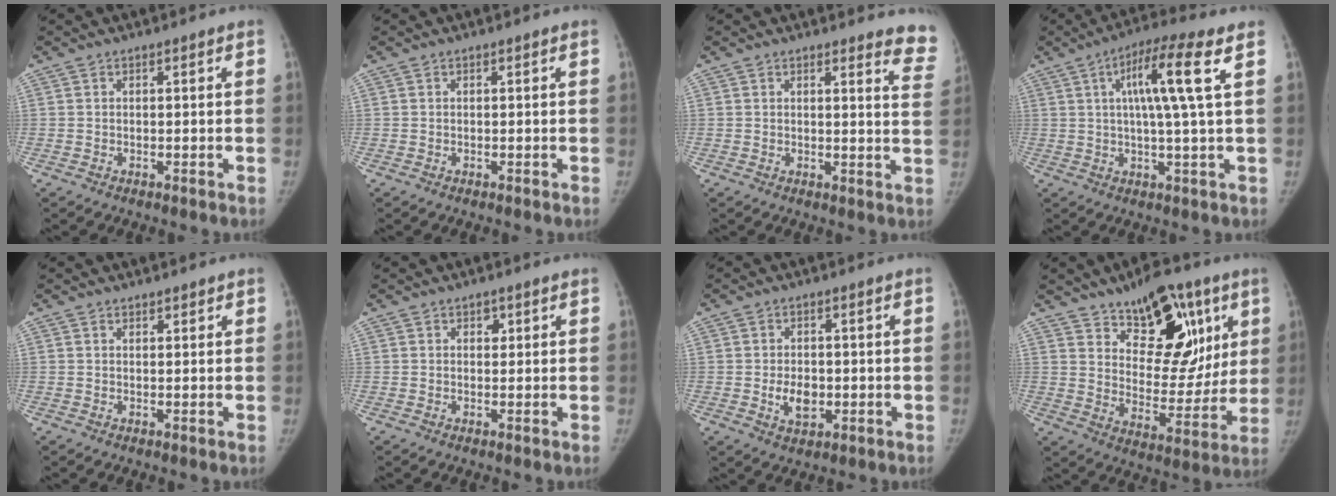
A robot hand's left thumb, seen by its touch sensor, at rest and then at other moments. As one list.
[{"total": 0.0}, {"total": 8.5, "force": [8.1, 1.6, 2.2], "torque": [0.016, -0.068, 0.057]}, {"total": 10.9, "force": [3.5, 0.2, 10.3], "torque": [-0.187, 0.002, 0.049]}, {"total": 1.1, "force": [0.9, 0.5, 0.3], "torque": [0.004, -0.006, 0.012]}, {"total": 1.5, "force": [0.8, 1.1, 0.7], "torque": [0.001, -0.002, 0.010]}, {"total": 5.1, "force": [-0.7, 3.5, 3.6], "torque": [-0.048, -0.002, -0.005]}, {"total": 20.3, "force": [10.0, 11.2, 13.6], "torque": [-0.124, -0.049, 0.155]}]